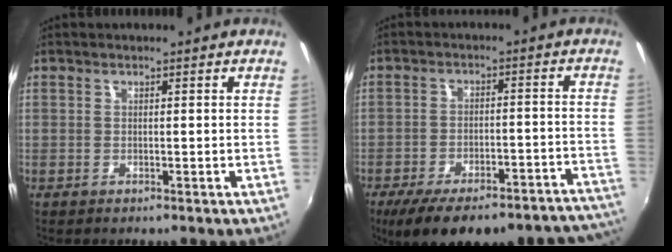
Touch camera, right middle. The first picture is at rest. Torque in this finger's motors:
{"motor_torque": [1.32, -0.82, 0.35, 0.13]}